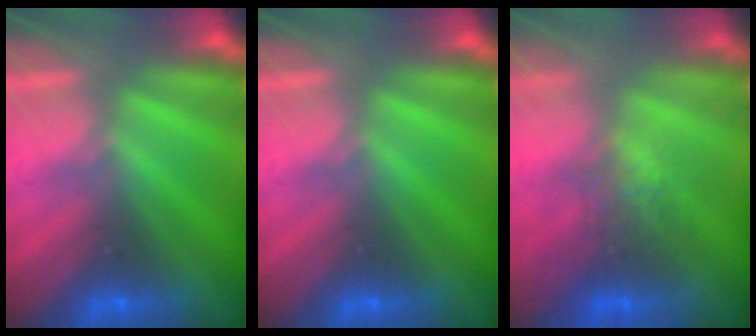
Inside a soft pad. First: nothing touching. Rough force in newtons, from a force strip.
{"total": 0.0}
{"total": 2.6}